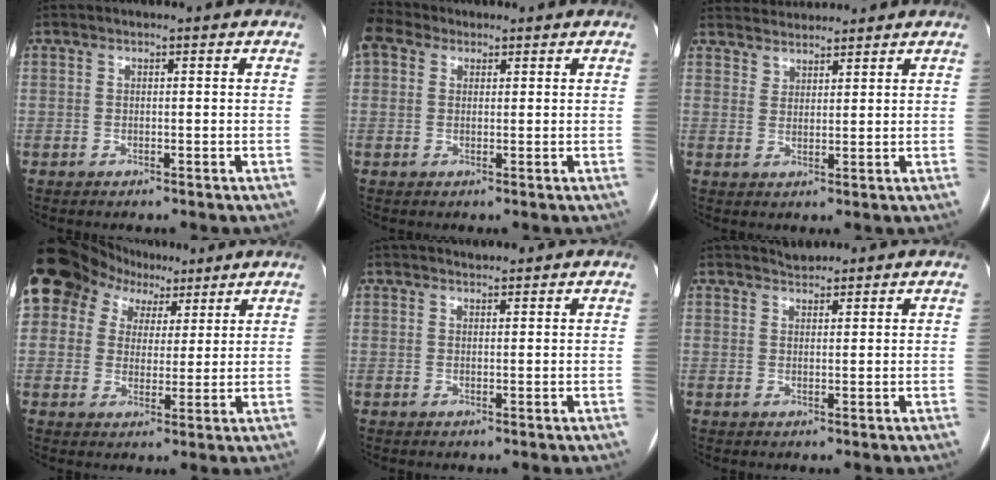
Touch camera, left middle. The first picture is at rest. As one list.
[{"total": 4.0, "force": [2.9, 2.5, 1.3], "torque": [-0.039, 0.029, 0.063]}, {"total": 5.8, "force": [5.6, 1.5, 0.5], "torque": [-0.007, 0.026, 0.094]}, {"total": 17.4, "force": [9.9, 12.8, 6.5], "torque": [-0.165, 0.076, 0.174]}, {"total": 1.3, "force": [1.2, 0.2, 0.1], "torque": [-0.011, 0.008, 0.023]}, {"total": 1.8, "force": [1.7, 0.4, -0.1], "torque": [-0.004, 0.006, 0.031]}]